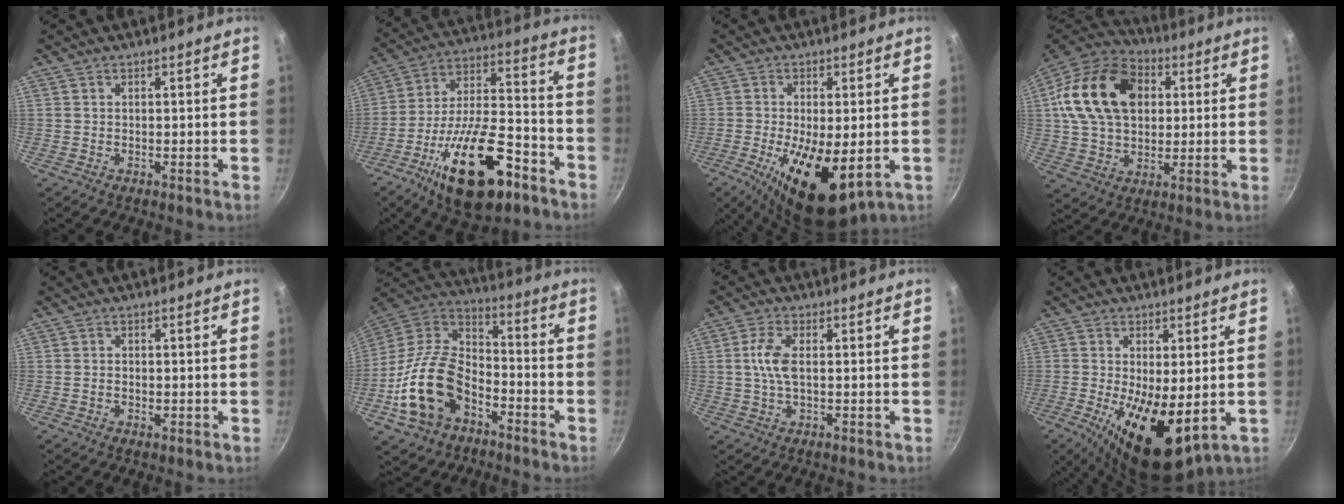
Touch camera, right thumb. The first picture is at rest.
{"total": 24.1, "force": [-12.3, 10.3, 18.0], "torque": [-0.274, 0.060, -0.197]}
{"total": 14.6, "force": [-3.5, 6.1, 12.7], "torque": [-0.214, -0.008, -0.042]}
{"total": 22.0, "force": [4.8, 15.7, 14.7], "torque": [-0.245, 0.016, 0.076]}
{"total": 1.5, "force": [-0.4, 1.2, 1.0], "torque": [-0.014, 0.002, -0.007]}
{"total": 19.6, "force": [-8.0, 12.8, 12.4], "torque": [-0.216, 0.060, -0.156]}
{"total": 5.6, "force": [0.5, 2.5, 4.9], "torque": [-0.110, 0.008, 0.007]}
{"total": 13.4, "force": [-2.2, 5.7, 11.9], "torque": [-0.191, -0.016, -0.021]}